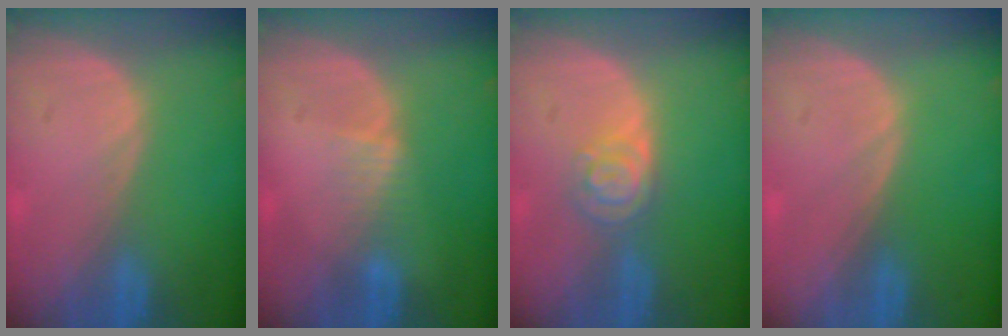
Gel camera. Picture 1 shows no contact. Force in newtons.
{"total": 1.9, "press": 1.9, "slide": 0.2}
{"total": 4.6, "press": 4.0, "slide": 2.3}
{"total": 0.0}